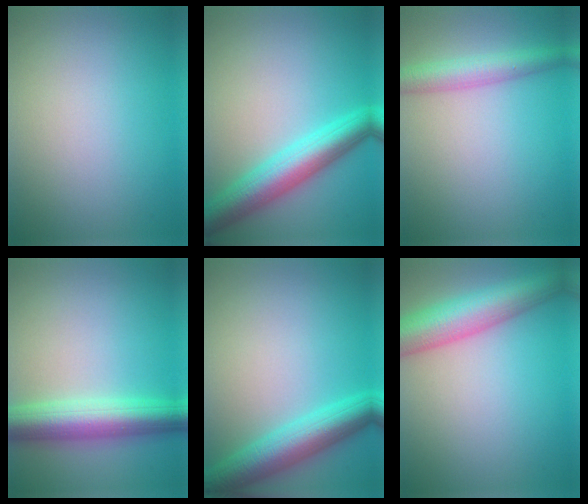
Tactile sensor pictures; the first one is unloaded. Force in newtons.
{"total": 6.5, "press": 6.5, "slide": 0.2}
{"total": 3.7, "press": 3.7, "slide": 0.1}
{"total": 6.8, "press": 6.8, "slide": 0.2}
{"total": 6.2, "press": 6.2, "slide": 0.2}
{"total": 7.7, "press": 7.7, "slide": 0.3}